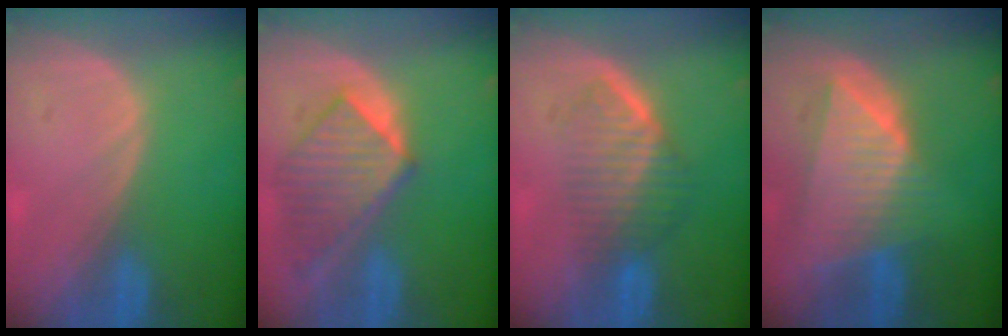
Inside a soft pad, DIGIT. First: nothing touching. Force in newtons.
{"total": 8.0, "press": 7.5, "slide": 2.7}
{"total": 6.6, "press": 5.9, "slide": 3.1}
{"total": 9.1, "press": 8.1, "slide": 4.1}